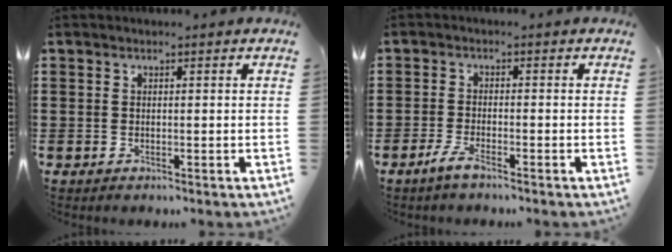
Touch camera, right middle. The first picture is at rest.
{"total": 2.8, "force": [-2.0, 0.3, 1.9], "torque": [-0.046, -0.003, -0.040]}